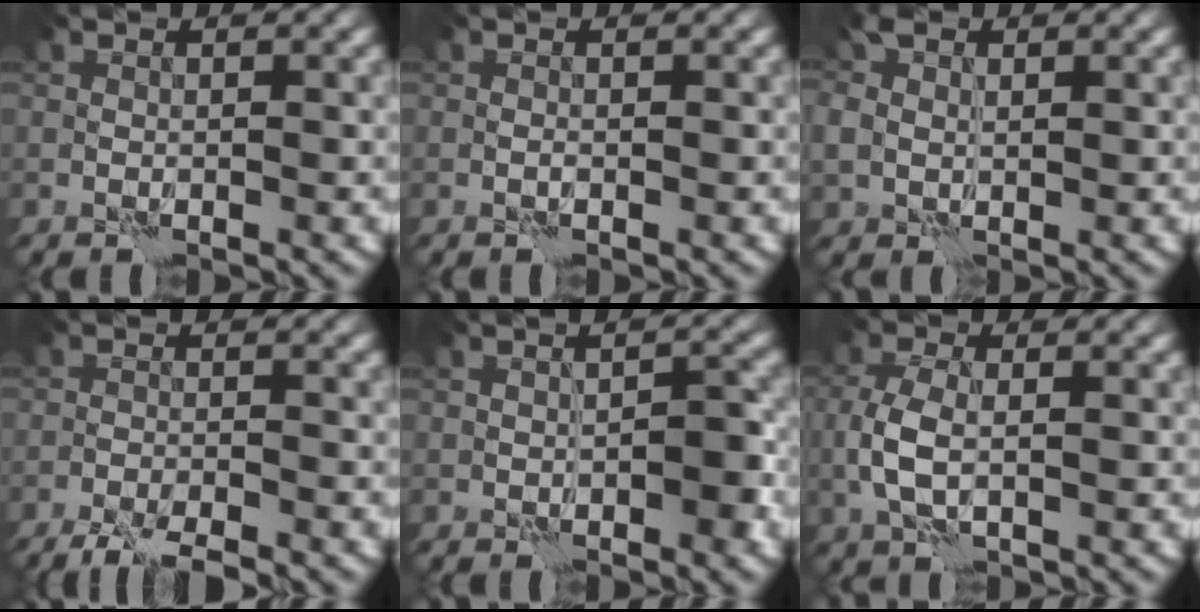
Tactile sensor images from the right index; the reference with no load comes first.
{"total": 0.0}
{"total": 3.2, "force": [1.4, 2.4, 1.7], "torque": [-0.050, 0.009, 0.023]}
{"total": 4.8, "force": [-4.1, 0.5, 2.3], "torque": [-0.046, -0.020, -0.071]}
{"total": 1.8, "force": [-0.6, 0.8, 1.5], "torque": [-0.015, 0.005, -0.006]}
{"total": 3.5, "force": [-0.2, 1.8, 2.9], "torque": [-0.073, -0.002, -0.005]}